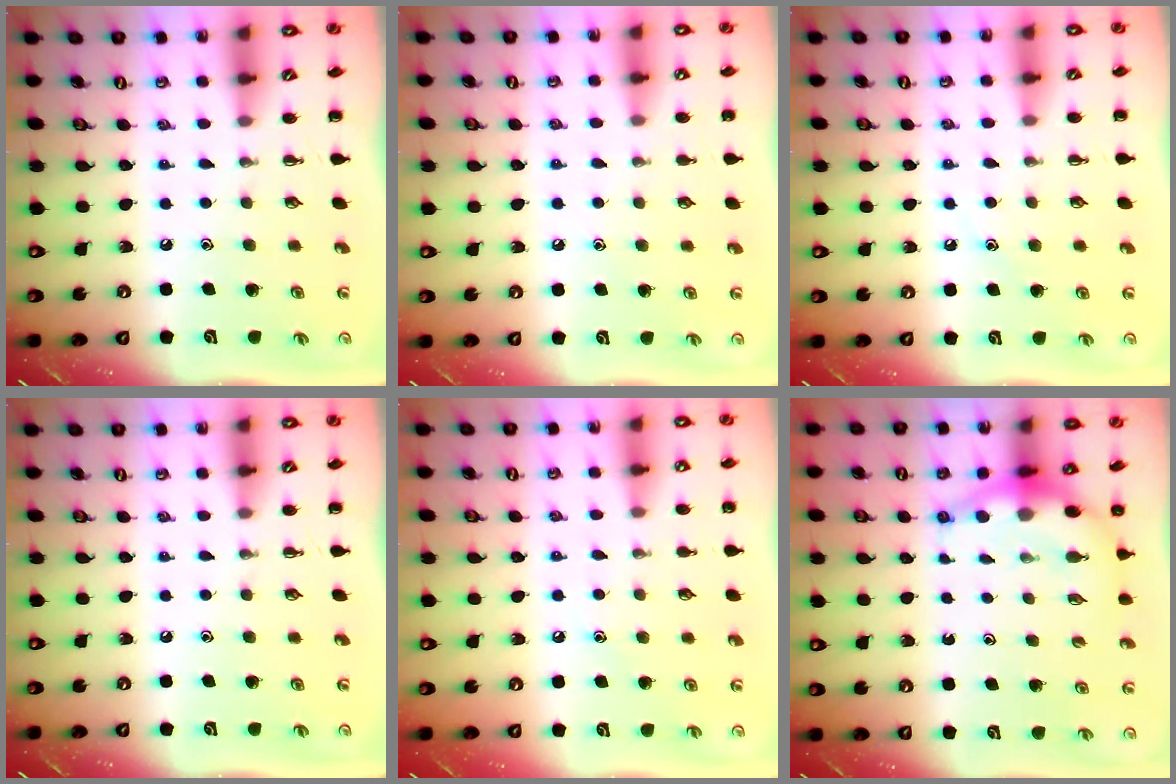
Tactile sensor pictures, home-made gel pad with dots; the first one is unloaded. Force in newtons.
{"total": 6.2, "press": 5.9, "slide": 1.9}
{"total": 6.6, "press": 6.5, "slide": 1.4}
{"total": 0.0}
{"total": 6.7, "press": 6.4, "slide": 1.8}
{"total": 7.4, "press": 7.2, "slide": 1.8}